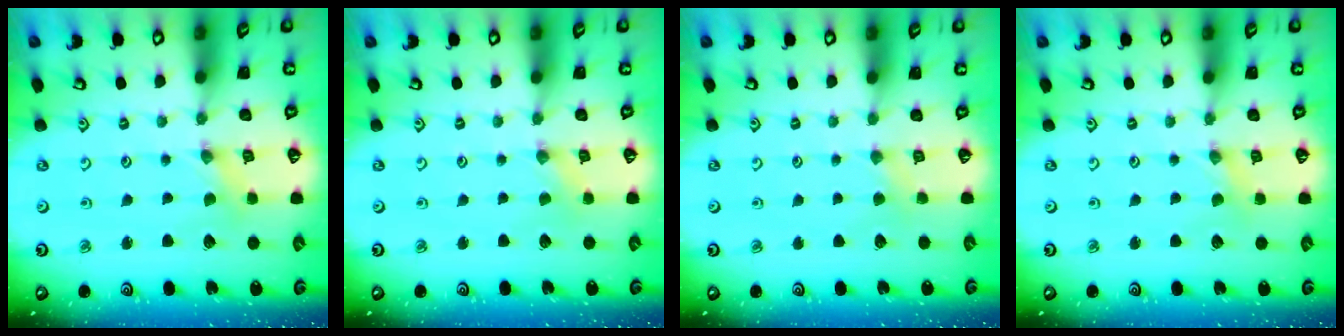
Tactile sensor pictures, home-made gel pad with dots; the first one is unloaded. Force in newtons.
{"total": 0.0}
{"total": 2.1, "press": 2.1, "slide": 0.5}
{"total": 0.9, "press": 0.9, "slide": 0.1}